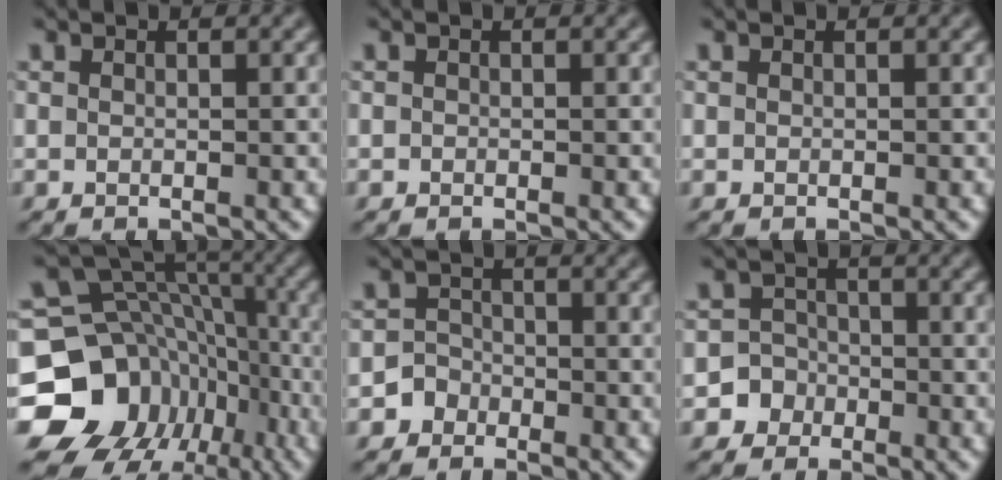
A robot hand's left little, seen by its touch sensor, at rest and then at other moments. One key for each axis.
{"total": 0.0}
{"total": 0.0}
{"total": 16.2, "fx": -5.9, "fy": 13.5, "fz": 6.7, "tx": -0.146, "ty": 0.006, "tz": -0.095}
{"total": 2.3, "fx": -1.4, "fy": 1.8, "fz": -0.1, "tx": 0.026, "ty": 0.006, "tz": -0.030}
{"total": 3.9, "fx": -1.9, "fy": 3.4, "fz": 0.0, "tx": 0.036, "ty": 0.002, "tz": -0.043}